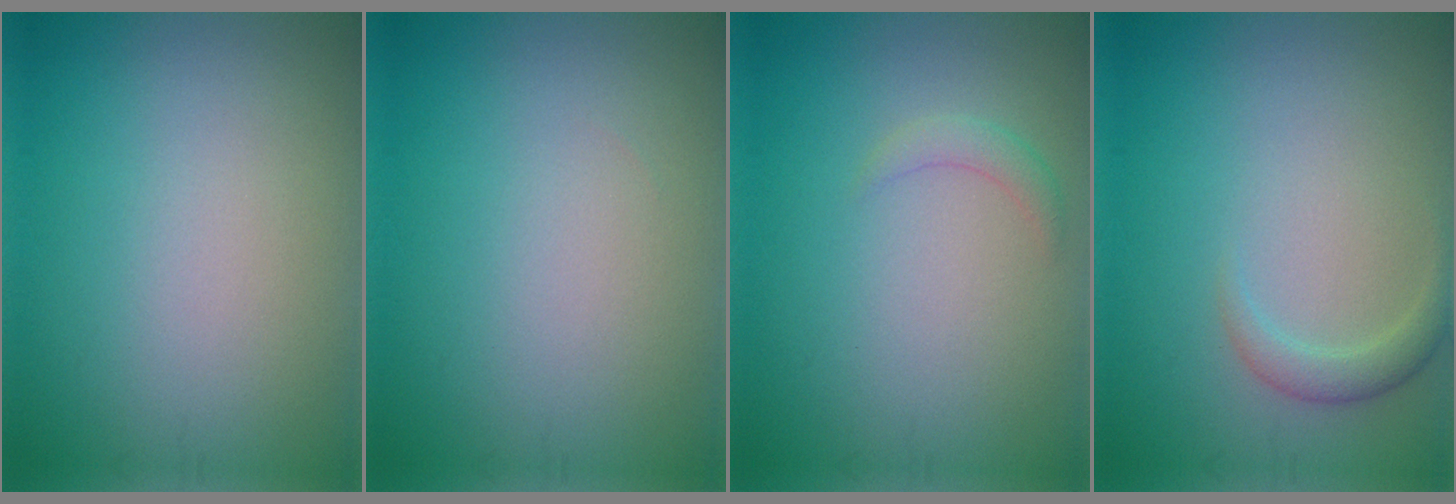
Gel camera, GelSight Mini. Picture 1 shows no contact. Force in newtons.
{"total": 0.0}
{"total": 1.3, "press": 1.3, "slide": 0.1}
{"total": 1.7, "press": 1.7, "slide": 0.1}